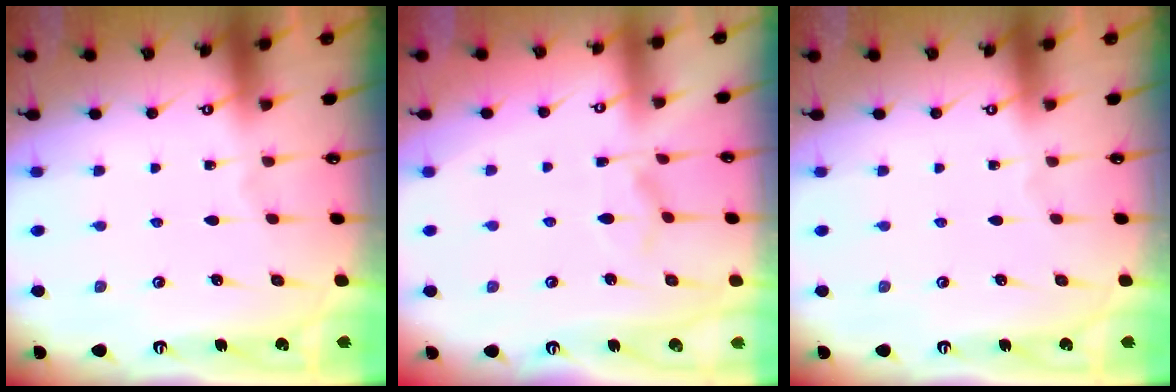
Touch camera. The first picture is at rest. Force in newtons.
{"total": 6.1, "press": 6.0, "slide": 0.9}
{"total": 0.0}